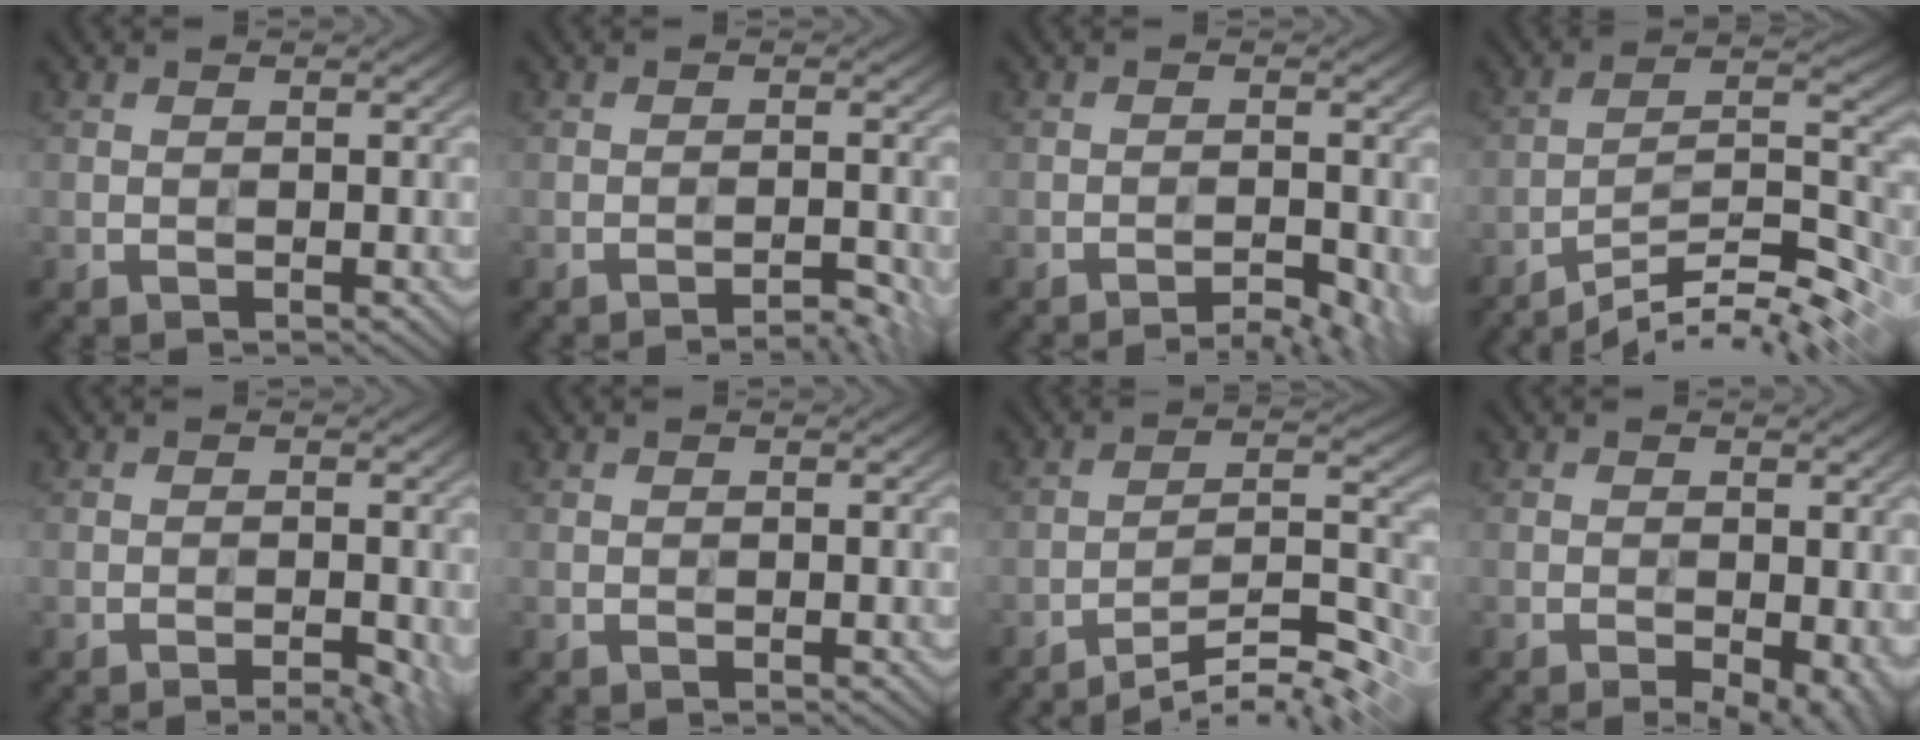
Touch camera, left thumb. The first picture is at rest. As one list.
[{"total": 3.0, "force": [-2.4, 0.3, 1.7], "torque": [-0.025, 0.010, -0.039]}, {"total": 4.0, "force": [-3.1, 0.8, 2.5], "torque": [-0.044, 0.009, -0.042]}, {"total": 11.2, "force": [-8.8, 1.7, 6.8], "torque": [-0.112, 0.012, -0.145]}, {"total": 2.3, "force": [-1.3, 0.5, 1.8], "torque": [-0.026, 0.001, -0.017]}, {"total": 0.0}, {"total": 10.2, "force": [-7.9, 1.3, 6.3], "torque": [-0.110, 0.012, -0.125]}, {"total": 4.7, "force": [-2.1, 1.9, 3.7], "torque": [-0.050, -0.010, -0.019]}]